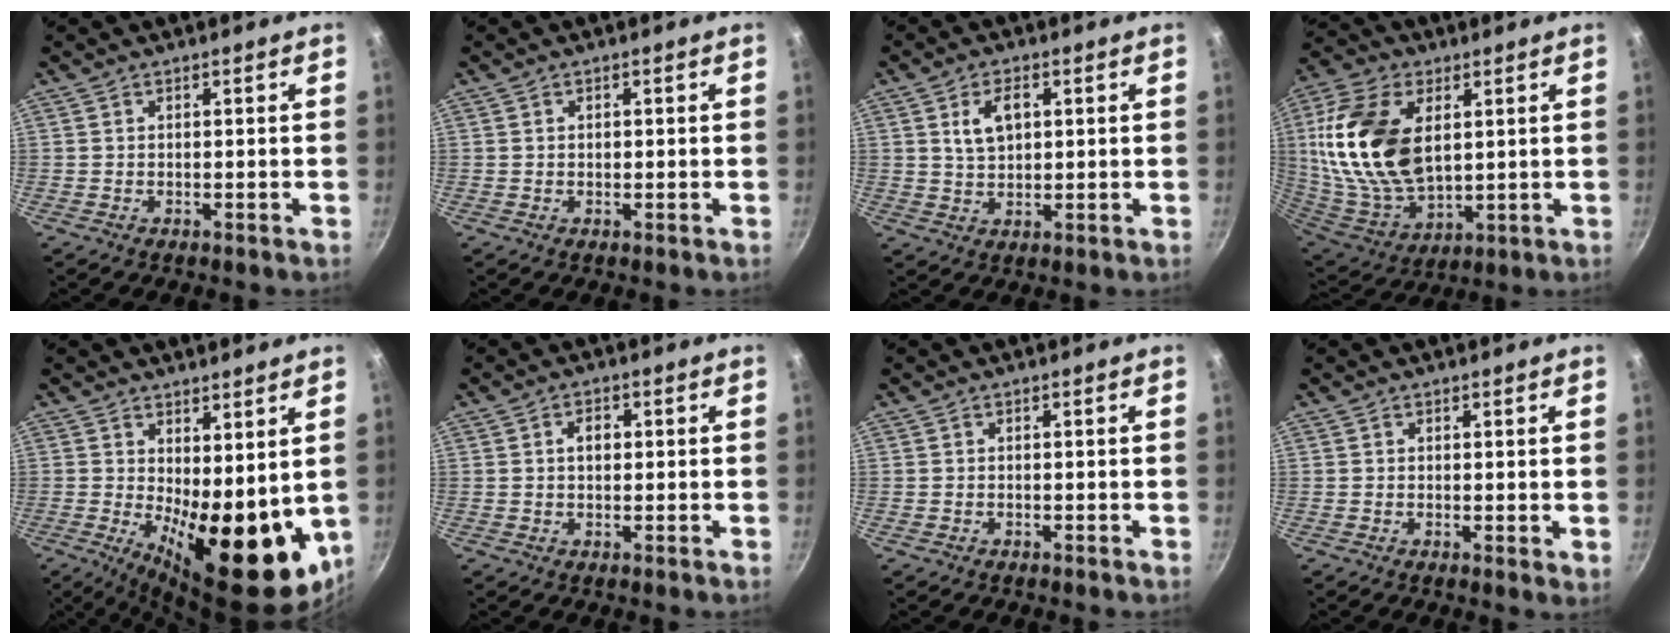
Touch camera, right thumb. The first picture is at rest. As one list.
[{"total": 1.0, "force": [0.1, 0.8, 0.6], "torque": [-0.008, 0.002, 0.001]}, {"total": 5.9, "force": [1.7, 3.6, 4.4], "torque": [-0.064, -0.002, 0.034]}, {"total": 22.5, "force": [4.8, 13.6, 17.2], "torque": [-0.331, -0.022, 0.100]}, {"total": 17.5, "force": [0.1, 7.5, 15.8], "torque": [-0.177, -0.031, 0.020]}, {"total": 3.0, "force": [0.4, 2.1, 2.1], "torque": [-0.024, 0.007, 0.004]}, {"total": 0.0}, {"total": 1.1, "force": [0.4, 0.5, 0.9], "torque": [-0.012, -0.006, 0.003]}]